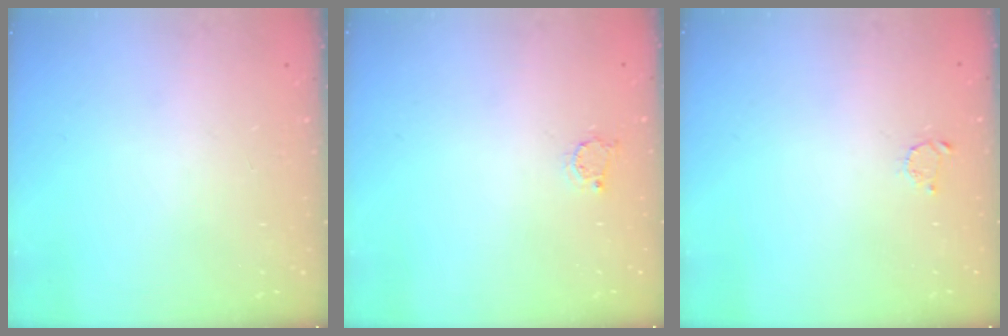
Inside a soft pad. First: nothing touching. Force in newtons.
{"total": 3.1, "press": 3.1, "slide": 0.3}
{"total": 2.1, "press": 2.1, "slide": 0.3}